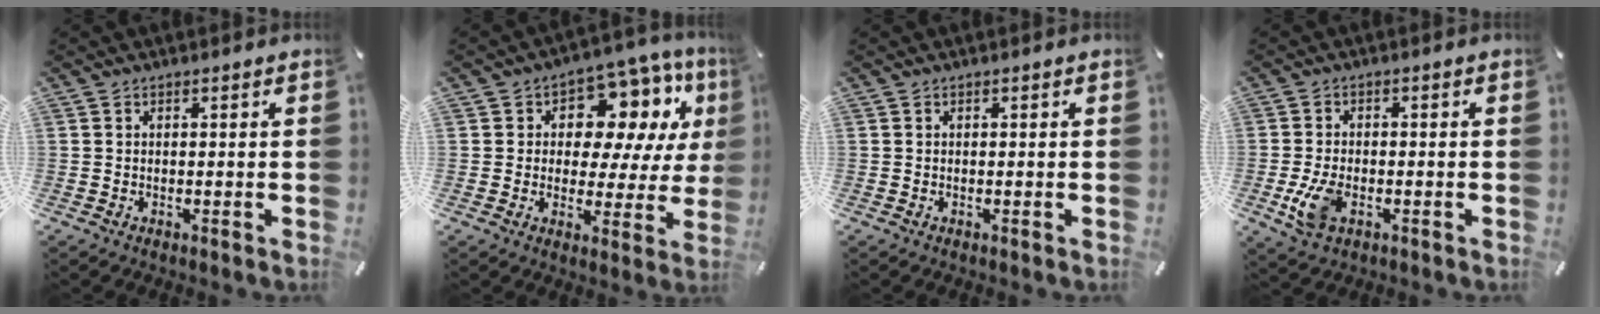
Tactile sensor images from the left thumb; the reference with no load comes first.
{"total": 12.1, "force": [5.9, 8.2, 6.6], "torque": [-0.101, -0.041, 0.109]}
{"total": 0.0}
{"total": 7.3, "force": [-2.2, 4.4, 5.4], "torque": [-0.125, 0.000, -0.040]}